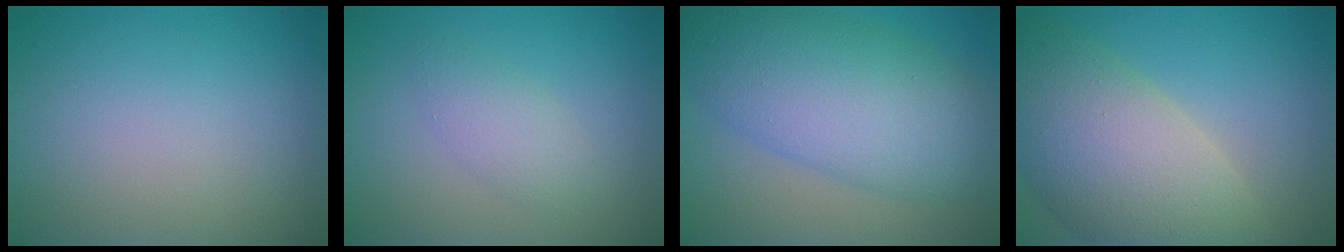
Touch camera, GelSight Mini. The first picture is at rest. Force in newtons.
{"total": 2.1, "press": 2.1, "slide": 0.0}
{"total": 10.4, "press": 10.4, "slide": 0.1}
{"total": 10.7, "press": 10.7, "slide": 1.0}